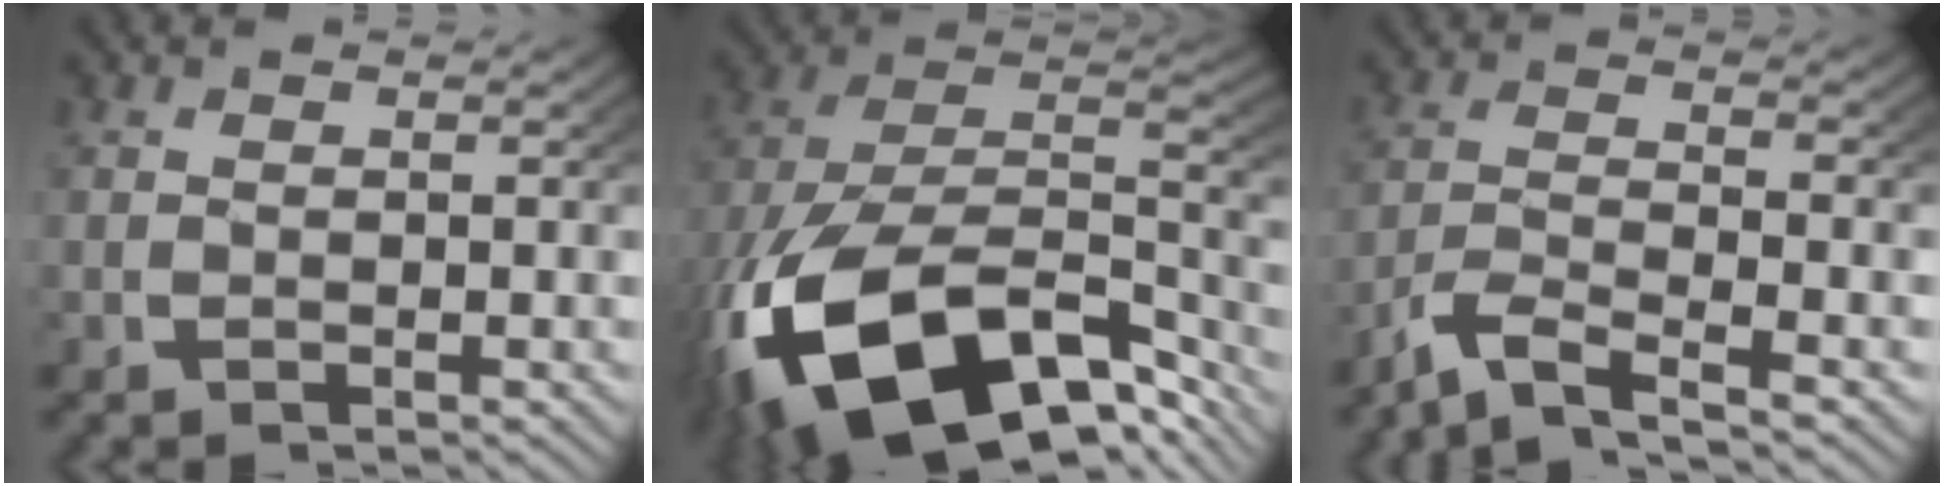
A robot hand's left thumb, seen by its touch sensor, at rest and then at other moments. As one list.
[{"total": 20.0, "force": [-7.3, 12.1, 14.2], "torque": [-0.285, -0.075, -0.076]}, {"total": 6.7, "force": [-4.3, 3.2, 4.0], "torque": [-0.091, -0.015, -0.069]}]